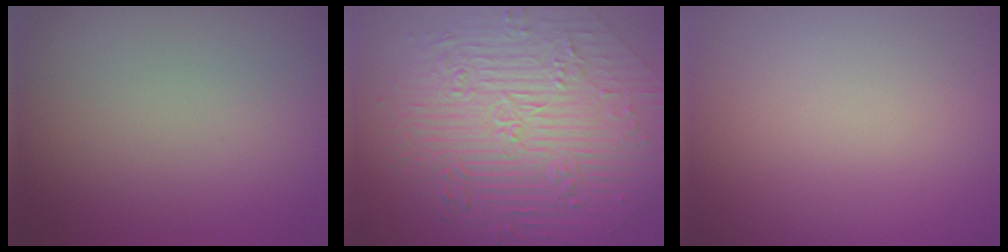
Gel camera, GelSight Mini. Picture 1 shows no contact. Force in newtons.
{"total": 10.5, "press": 7.7, "slide": 7.1}
{"total": 0.0}